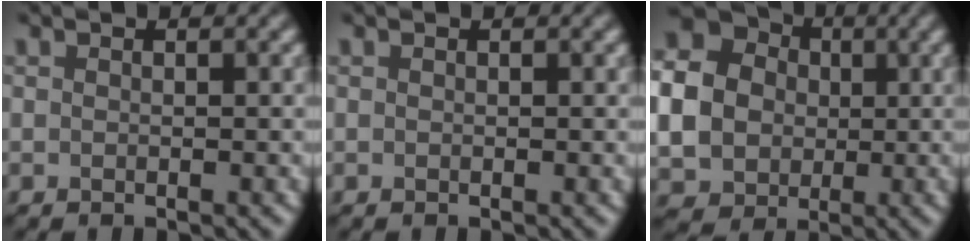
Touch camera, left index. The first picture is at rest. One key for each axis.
{"total": 0.0}
{"total": 12.4, "fx": 0.7, "fy": 11.4, "fz": 4.9, "tx": -0.159, "ty": 0.012, "tz": -0.014}